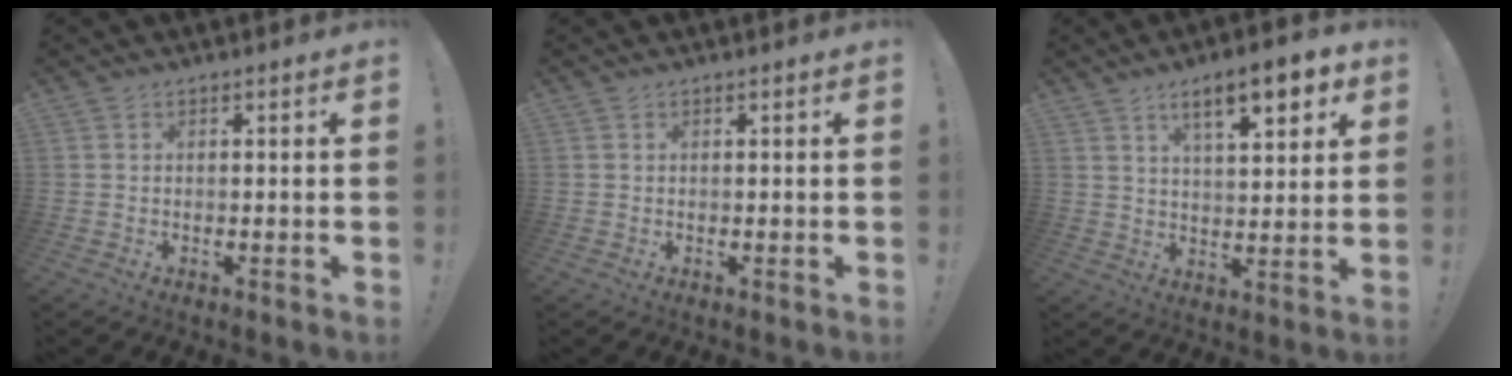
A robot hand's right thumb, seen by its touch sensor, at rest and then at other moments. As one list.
[{"total": 0.0}, {"total": 11.6, "force": [6.4, 3.0, 9.2], "torque": [-0.136, -0.025, 0.102]}]